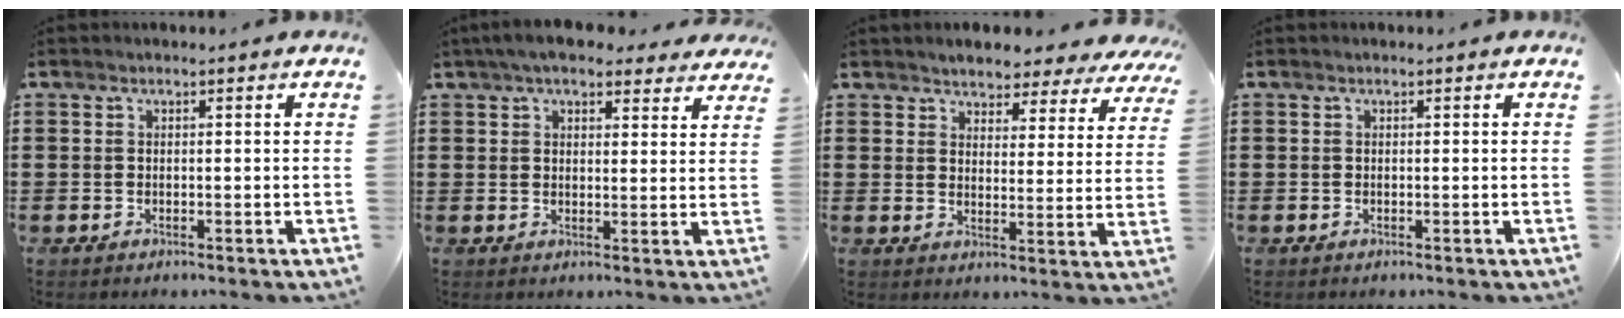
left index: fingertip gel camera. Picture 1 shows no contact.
{"total": 5.8, "force": [4.9, 1.4, 2.8], "torque": [-0.069, -0.002, 0.092]}
{"total": 3.8, "force": [3.7, 0.7, 0.0], "torque": [-0.023, -0.022, 0.063]}
{"total": 0.0}